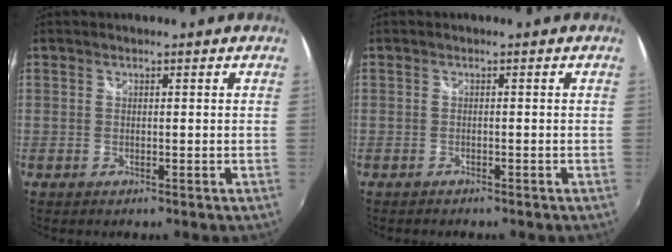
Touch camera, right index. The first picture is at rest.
{"total": 1.1, "force": [-1.1, 0.3, 0.2], "torque": [-0.009, -0.003, -0.017]}